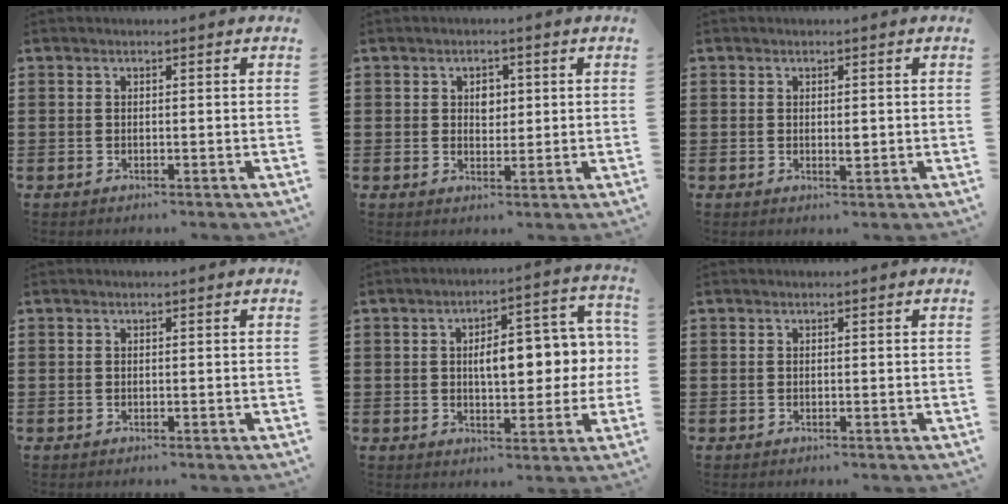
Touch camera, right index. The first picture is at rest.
{"total": 2.7, "force": [0.7, 1.8, 1.8], "torque": [-0.023, 0.003, 0.008]}
{"total": 1.5, "force": [0.1, 0.5, 1.4], "torque": [-0.026, 0.001, 0.001]}
{"total": 0.0}
{"total": 8.5, "force": [0.6, 4.0, 7.4], "torque": [-0.104, -0.007, -0.002]}
{"total": 0.0}